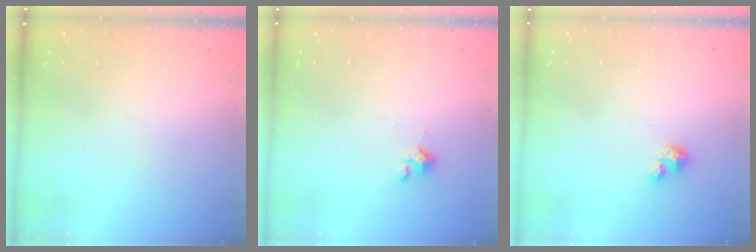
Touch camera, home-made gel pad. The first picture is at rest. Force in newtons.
{"total": 2.4, "press": 2.4, "slide": 0.3}
{"total": 2.4, "press": 2.4, "slide": 0.1}